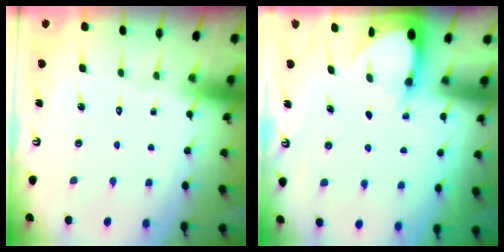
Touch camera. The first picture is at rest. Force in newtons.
{"total": 3.6, "press": 3.6, "slide": 0.2}